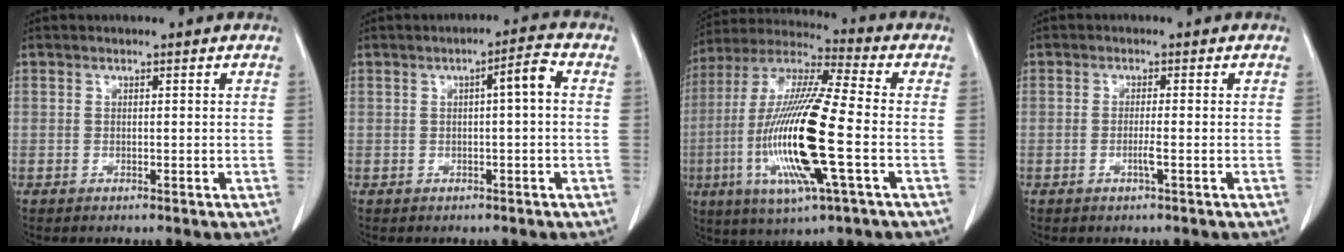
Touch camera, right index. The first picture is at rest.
{"total": 3.5, "force": [0.4, 0.3, 3.5], "torque": [-0.050, 0.008, 0.004]}
{"total": 19.4, "force": [-4.2, 1.5, 18.9], "torque": [-0.395, -0.016, -0.081]}
{"total": 1.8, "force": [-0.6, -0.2, 1.6], "torque": [-0.033, -0.003, -0.013]}